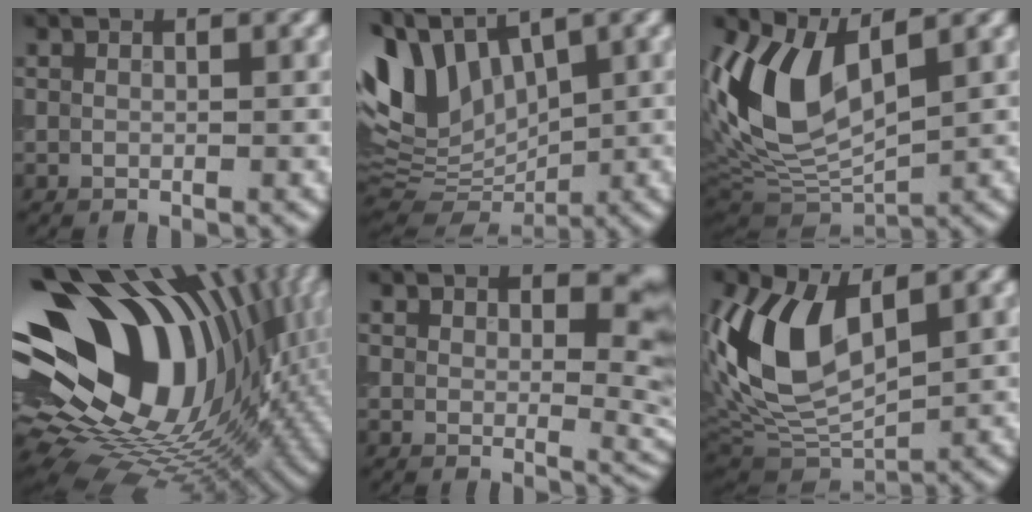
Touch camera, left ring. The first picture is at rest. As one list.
[{"total": 9.6, "force": [3.3, 5.9, 6.7], "torque": [-0.161, 0.005, 0.056]}, {"total": 9.9, "force": [2.8, 5.2, 8.0], "torque": [-0.189, 0.000, 0.052]}, {"total": 19.5, "force": [2.8, 13.4, 14.0], "torque": [-0.242, -0.024, 0.071]}, {"total": 5.7, "force": [2.9, 2.8, 4.1], "torque": [-0.045, -0.004, 0.047]}, {"total": 11.0, "force": [2.6, 6.0, 8.8], "torque": [-0.205, -0.002, 0.044]}]